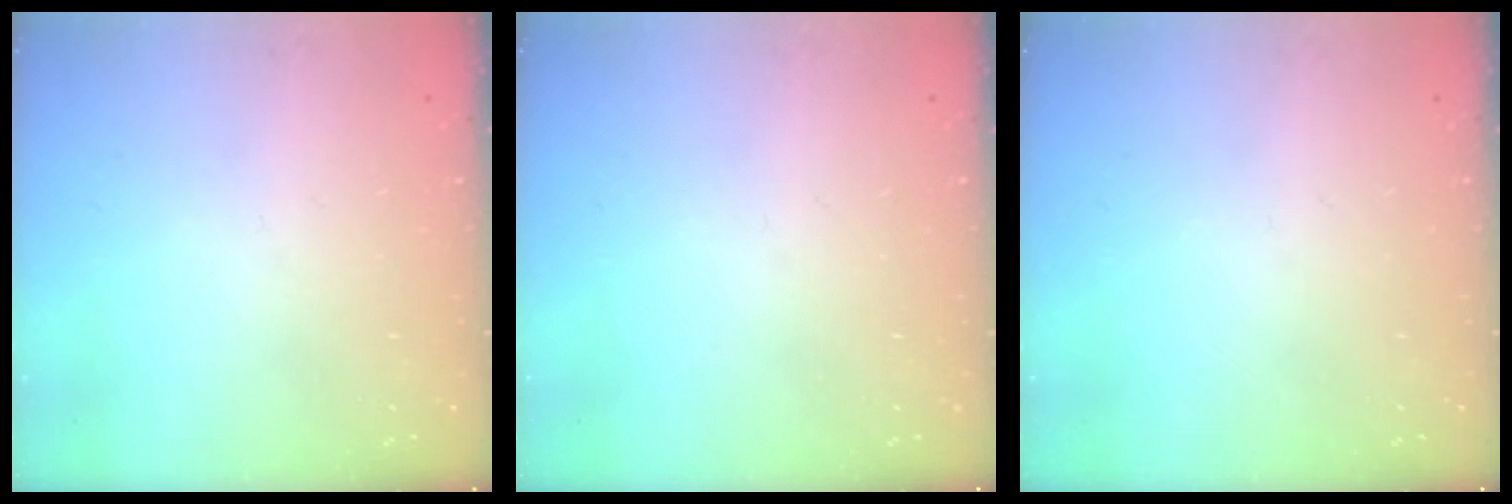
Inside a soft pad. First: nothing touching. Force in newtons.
{"total": 0.0}
{"total": 0.0}